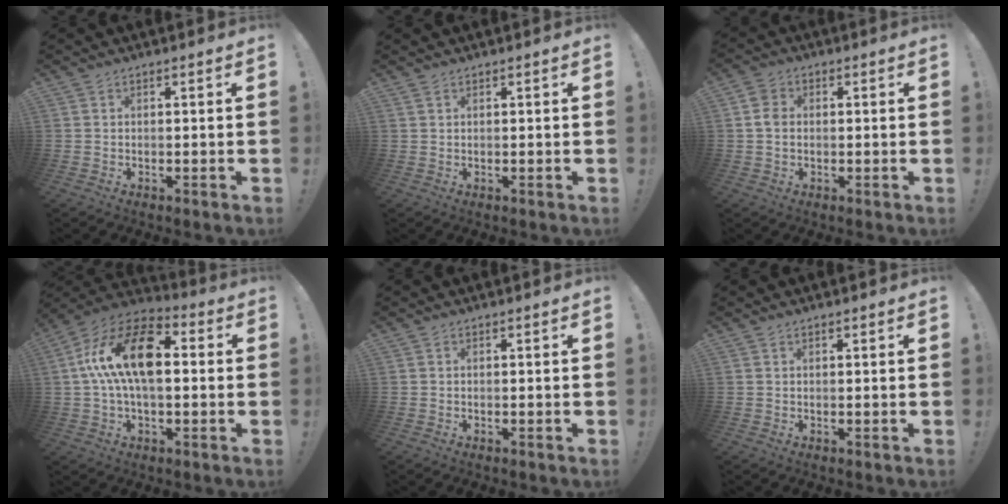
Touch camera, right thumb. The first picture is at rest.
{"total": 1.1, "force": [1.0, 0.2, 0.2], "torque": [-0.003, 0.000, 0.020]}
{"total": 4.5, "force": [-0.1, 3.5, 2.9], "torque": [-0.053, 0.010, -0.001]}
{"total": 18.8, "force": [2.4, 10.2, 15.6], "torque": [-0.265, 0.010, 0.040]}
{"total": 0.0}
{"total": 0.6, "force": [0.6, 0.2, 0.1], "torque": [0.006, -0.003, 0.010]}